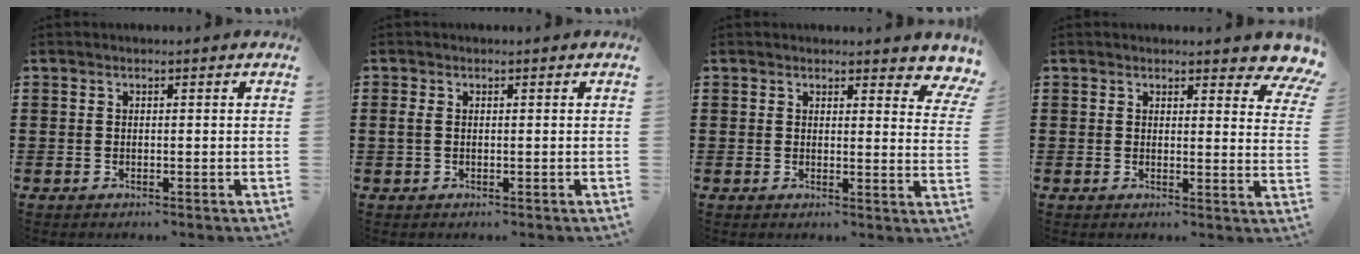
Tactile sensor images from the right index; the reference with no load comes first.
{"total": 1.2, "force": [-0.1, 0.5, 1.0], "torque": [-0.029, -0.001, -0.005]}
{"total": 2.5, "force": [2.2, 0.9, 0.6], "torque": [-0.005, -0.002, 0.038]}
{"total": 3.3, "force": [3.0, 0.9, 1.0], "torque": [-0.015, -0.007, 0.052]}